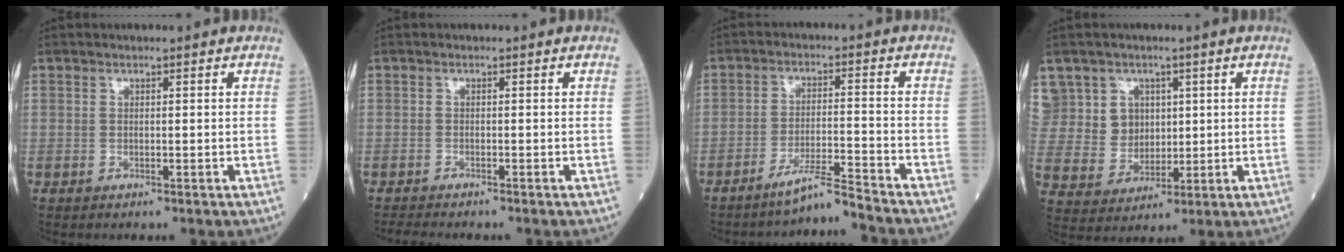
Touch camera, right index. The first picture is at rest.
{"total": 3.8, "force": [-3.4, -0.1, 1.7], "torque": [-0.022, -0.009, -0.053]}
{"total": 5.8, "force": [-5.2, -1.7, 1.7], "torque": [-0.030, -0.017, -0.095]}
{"total": 11.8, "force": [4.9, 10.4, 2.4], "torque": [-0.064, 0.046, 0.113]}